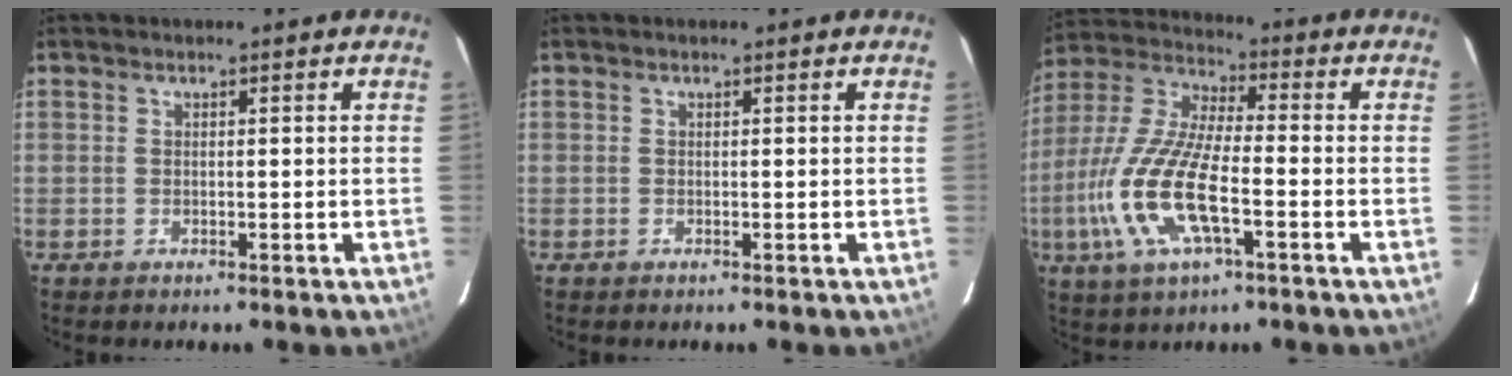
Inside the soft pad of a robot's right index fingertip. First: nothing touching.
{"total": 0.0}
{"total": 16.6, "force": [-5.2, 5.1, 14.9], "torque": [-0.324, -0.010, -0.104]}